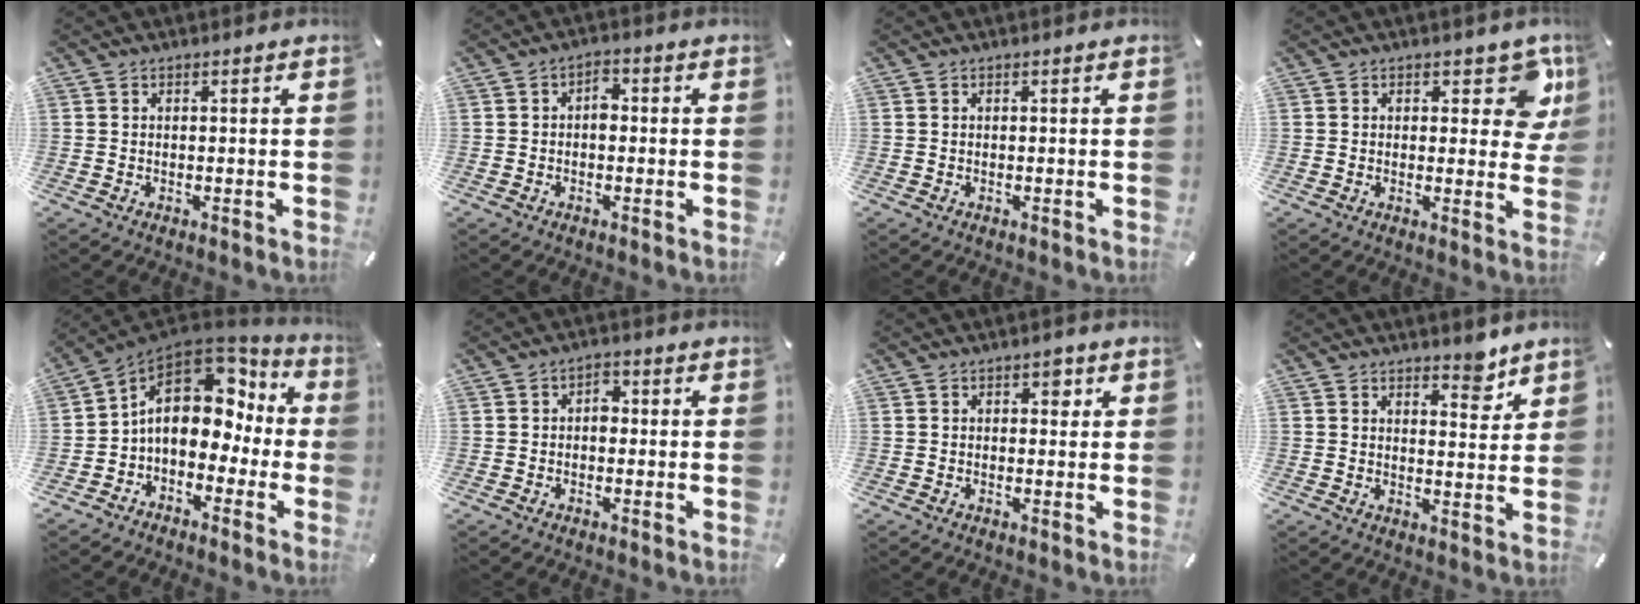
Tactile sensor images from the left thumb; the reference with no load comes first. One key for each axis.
{"total": 2.8, "fx": -0.4, "fy": 1.8, "fz": 2.2, "tx": -0.043, "ty": 0.011, "tz": -0.010}
{"total": 0.0}
{"total": 8.7, "fx": 4.6, "fy": 4.5, "fz": 5.9, "tx": -0.043, "ty": -0.033, "tz": 0.071}
{"total": 14.8, "fx": 2.2, "fy": 10.7, "fz": 9.9, "tx": -0.163, "ty": -0.011, "tz": 0.037}
{"total": 2.7, "fx": -0.3, "fy": 1.9, "fz": 1.8, "tx": -0.029, "ty": 0.007, "tz": -0.011}
{"total": 3.1, "fx": 0.9, "fy": 1.9, "fz": 2.2, "tx": -0.016, "ty": -0.003, "tz": 0.005}
{"total": 5.7, "fx": 4.5, "fy": 2.7, "fz": 2.2, "tx": -0.009, "ty": -0.035, "tz": 0.073}